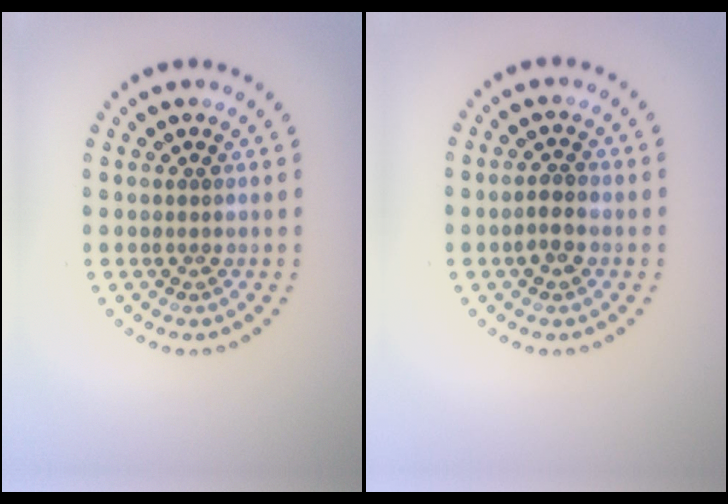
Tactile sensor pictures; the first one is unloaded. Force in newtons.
{"total": 1.3, "press": 1.3, "slide": 0.3}